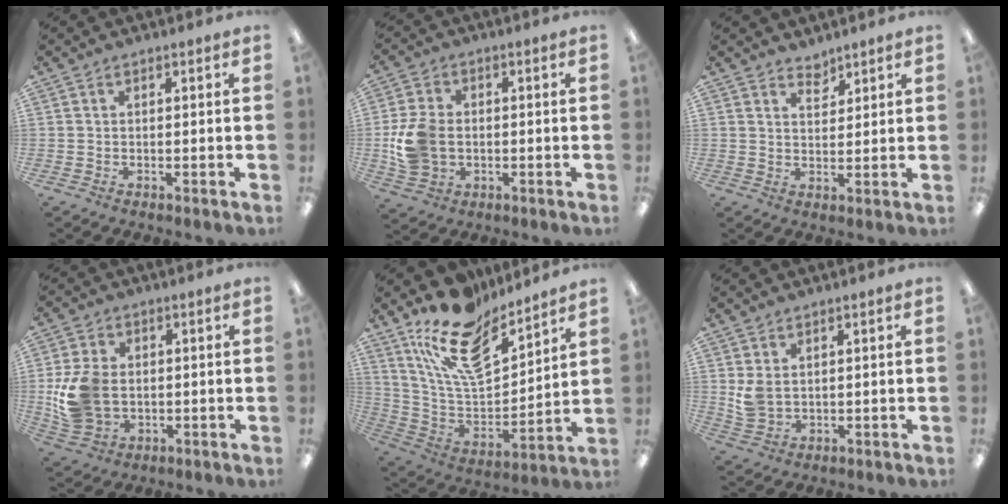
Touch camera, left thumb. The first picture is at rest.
{"total": 10.1, "force": [-0.6, 7.7, 6.5], "torque": [-0.137, 0.013, -0.007]}
{"total": 3.5, "force": [3.3, 1.1, 0.2], "torque": [0.006, -0.024, 0.059]}
{"total": 12.0, "force": [-0.2, 9.0, 7.8], "torque": [-0.175, 0.010, -0.001]}
{"total": 18.4, "force": [13.8, 7.4, 9.7], "torque": [-0.189, -0.091, 0.248]}
{"total": 4.5, "force": [1.7, 3.0, 2.9], "torque": [-0.065, 0.002, 0.032]}